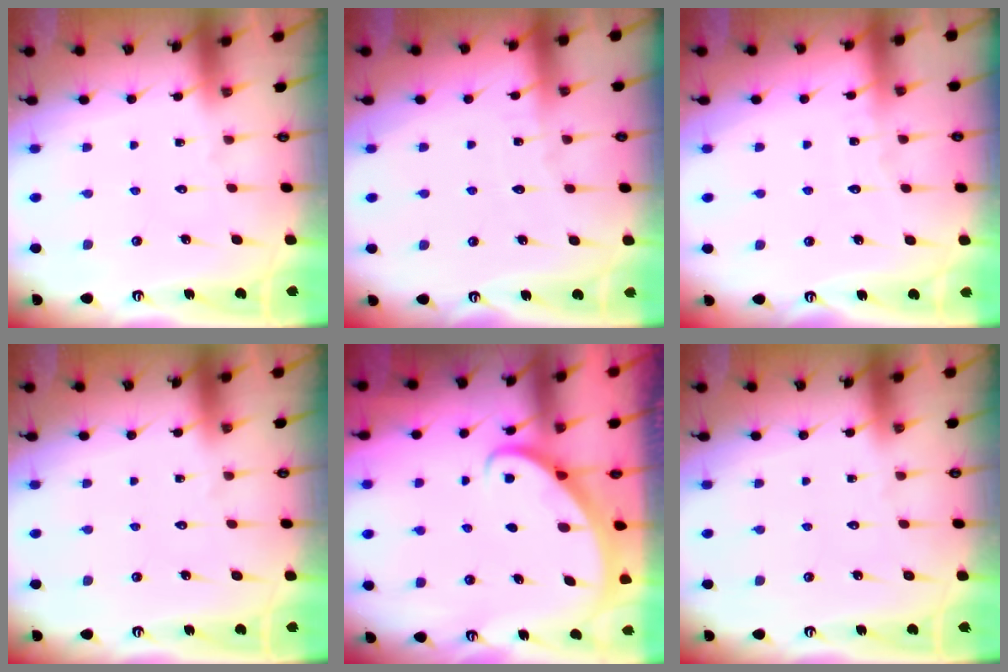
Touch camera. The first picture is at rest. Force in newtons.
{"total": 2.3, "press": 2.3, "slide": 0.2}
{"total": 2.6, "press": 2.6, "slide": 0.3}
{"total": 0.0}
{"total": 2.9, "press": 2.9, "slide": 0.2}
{"total": 0.0}